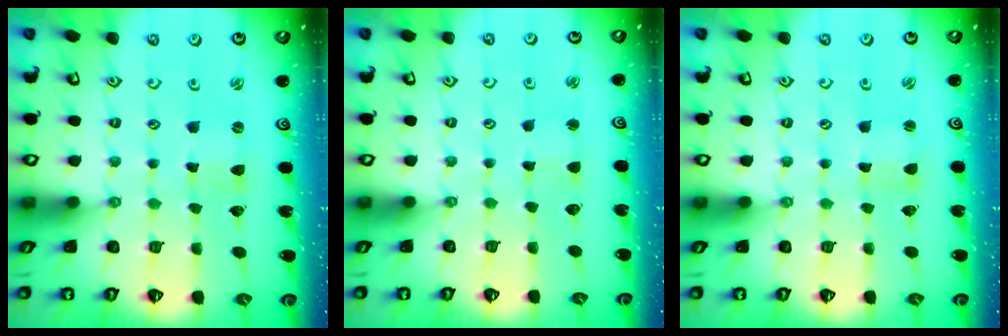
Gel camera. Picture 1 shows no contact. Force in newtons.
{"total": 1.7, "press": 1.7, "slide": 0.1}
{"total": 1.2, "press": 1.2, "slide": 0.0}